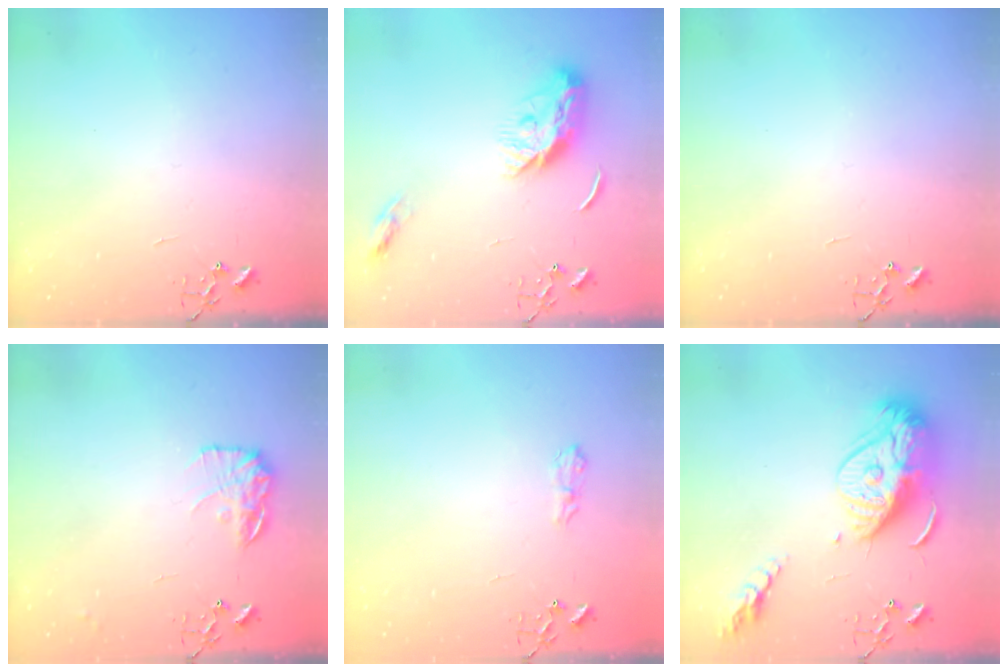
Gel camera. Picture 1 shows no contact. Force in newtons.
{"total": 11.0, "press": 11.0, "slide": 0.1}
{"total": 0.0}
{"total": 12.1, "press": 12.1, "slide": 0.5}
{"total": 7.0, "press": 6.9, "slide": 0.9}
{"total": 18.4, "press": 18.3, "slide": 1.7}